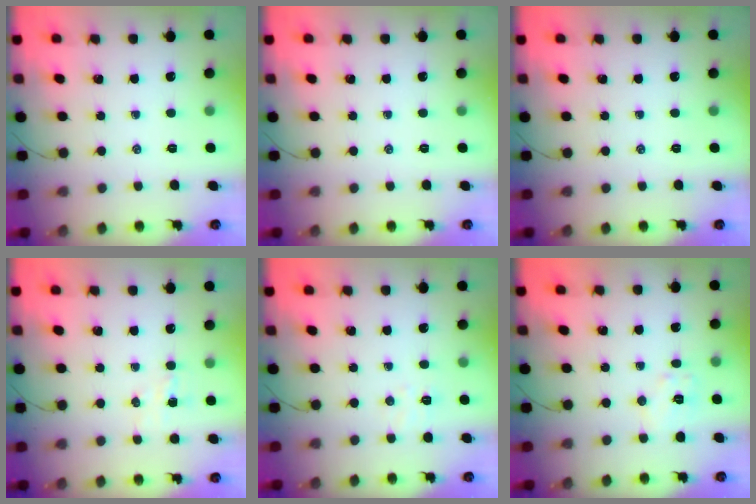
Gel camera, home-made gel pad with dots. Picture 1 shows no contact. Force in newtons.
{"total": 0.0}
{"total": 0.0}
{"total": 4.0, "press": 3.8, "slide": 1.2}
{"total": 3.5, "press": 3.4, "slide": 0.7}
{"total": 6.1, "press": 6.0, "slide": 0.8}